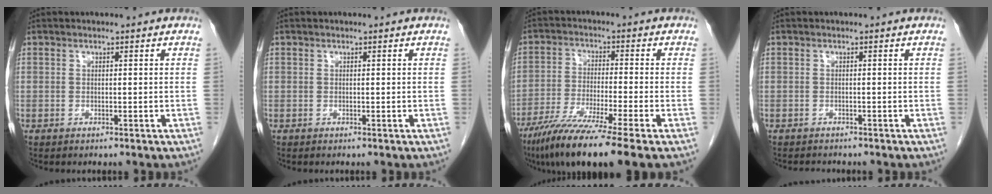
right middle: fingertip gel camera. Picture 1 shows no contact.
{"total": 0.0}
{"total": 12.8, "force": [-9.0, -1.1, 9.0], "torque": [-0.162, -0.041, -0.151]}
{"total": 2.0, "force": [-1.8, 0.6, 0.4], "torque": [-0.009, -0.005, -0.023]}